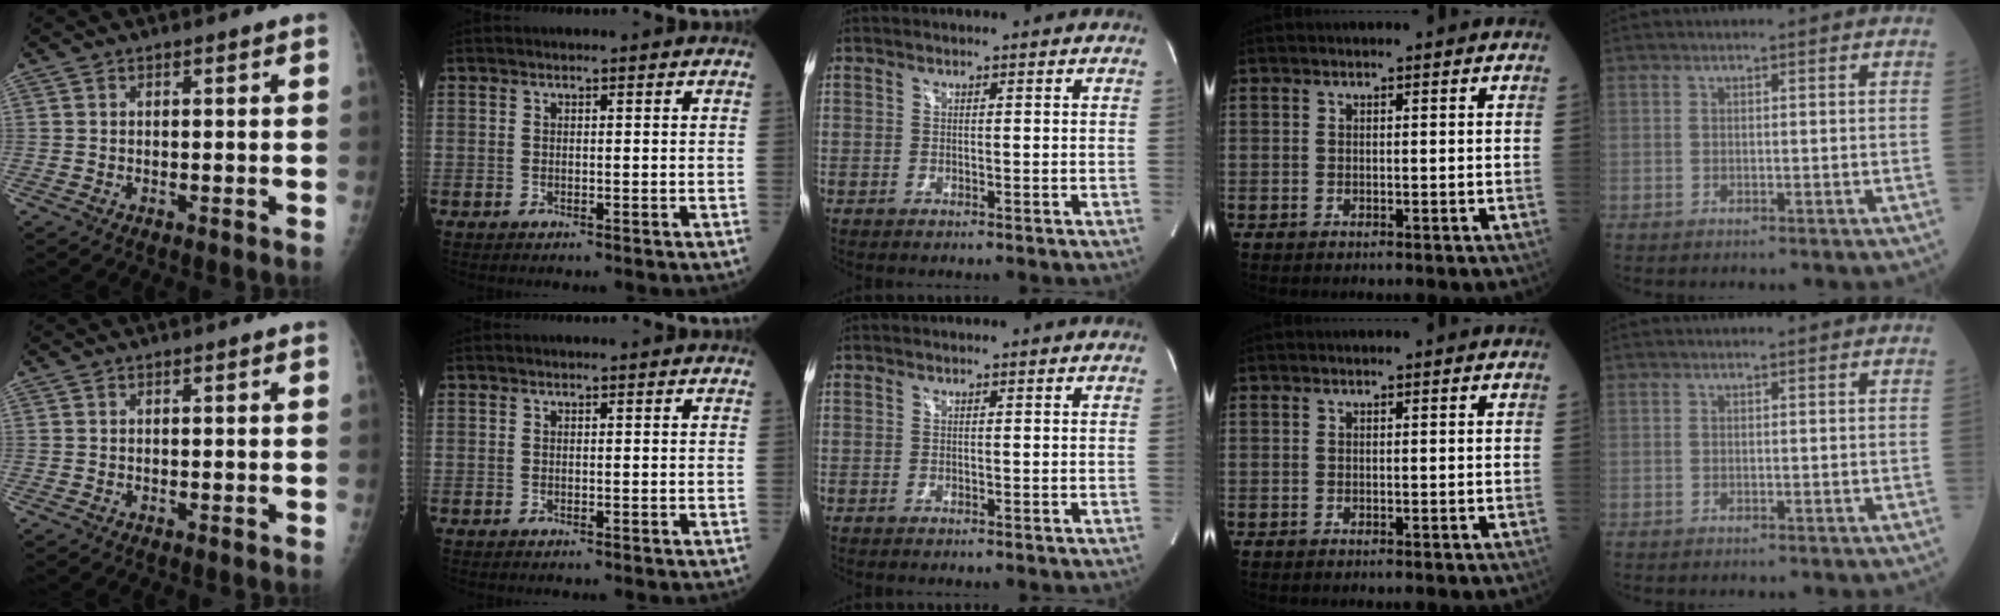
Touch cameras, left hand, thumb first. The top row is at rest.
{}